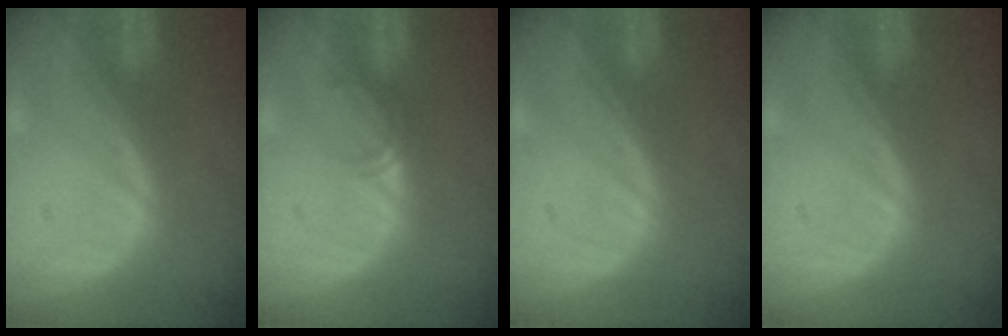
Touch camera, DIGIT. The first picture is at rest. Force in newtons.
{"total": 1.7, "press": 1.4, "slide": 1.0}
{"total": 0.0}
{"total": 0.0}